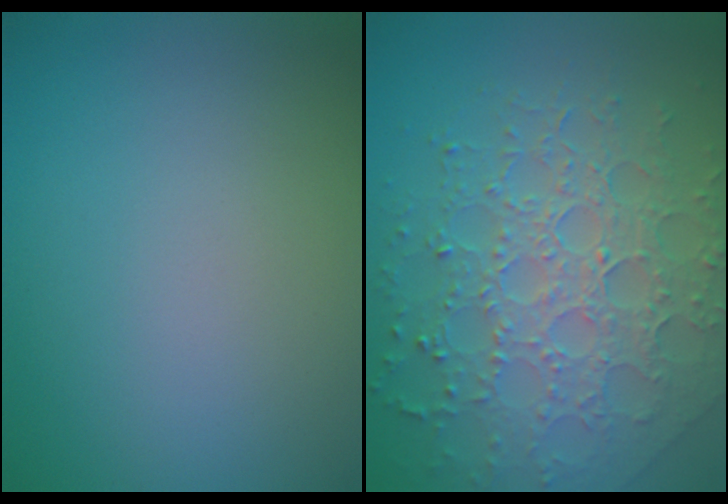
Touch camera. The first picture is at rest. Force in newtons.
{"total": 7.2, "press": 5.1, "slide": 5.1}